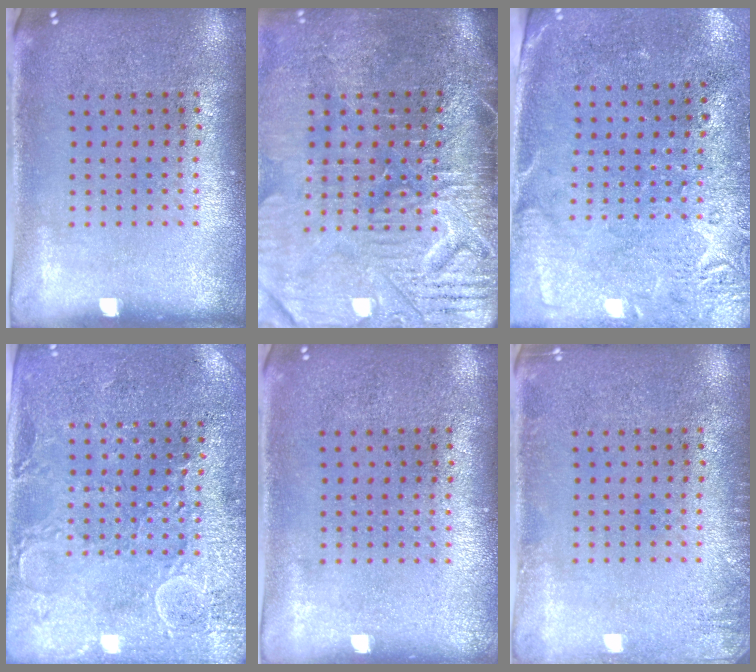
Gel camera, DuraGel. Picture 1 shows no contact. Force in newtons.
{"total": 4.8, "press": 4.2, "slide": 2.4}
{"total": 2.7, "press": 2.2, "slide": 1.6}
{"total": 2.7, "press": 2.7, "slide": 0.6}
{"total": 0.0}
{"total": 1.4, "press": 1.3, "slide": 0.2}